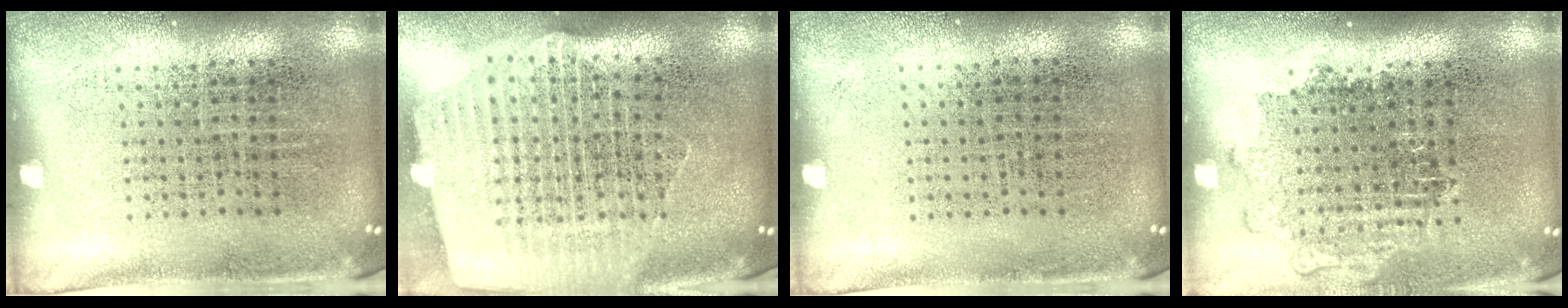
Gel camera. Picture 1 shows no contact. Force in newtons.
{"total": 2.7, "press": 2.3, "slide": 1.4}
{"total": 0.0}
{"total": 1.3, "press": 1.1, "slide": 0.6}